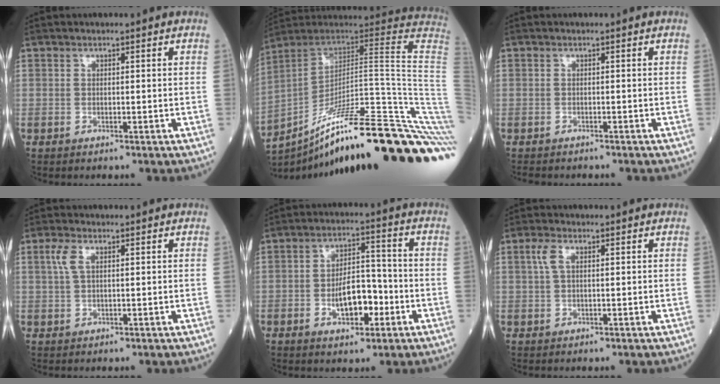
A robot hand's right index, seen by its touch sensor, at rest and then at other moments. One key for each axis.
{"total": 33.2, "fx": -22.2, "fy": -0.2, "fz": 24.7, "tx": -0.207, "ty": 0.002, "tz": -0.327}
{"total": 3.5, "fx": -3.1, "fy": 1.4, "fz": 1.1, "tx": -0.018, "ty": -0.004, "tz": -0.041}
{"total": 2.8, "fx": 1.0, "fy": 1.1, "fz": 2.3, "tx": -0.062, "ty": 0.014, "tz": 0.025}
{"total": 7.8, "fx": -2.4, "fy": 3.5, "fz": 6.5, "tx": -0.115, "ty": 0.012, "tz": -0.035}
{"total": 2.5, "fx": 0.8, "fy": 1.0, "fz": 2.1, "tx": -0.055, "ty": 0.014, "tz": 0.021}